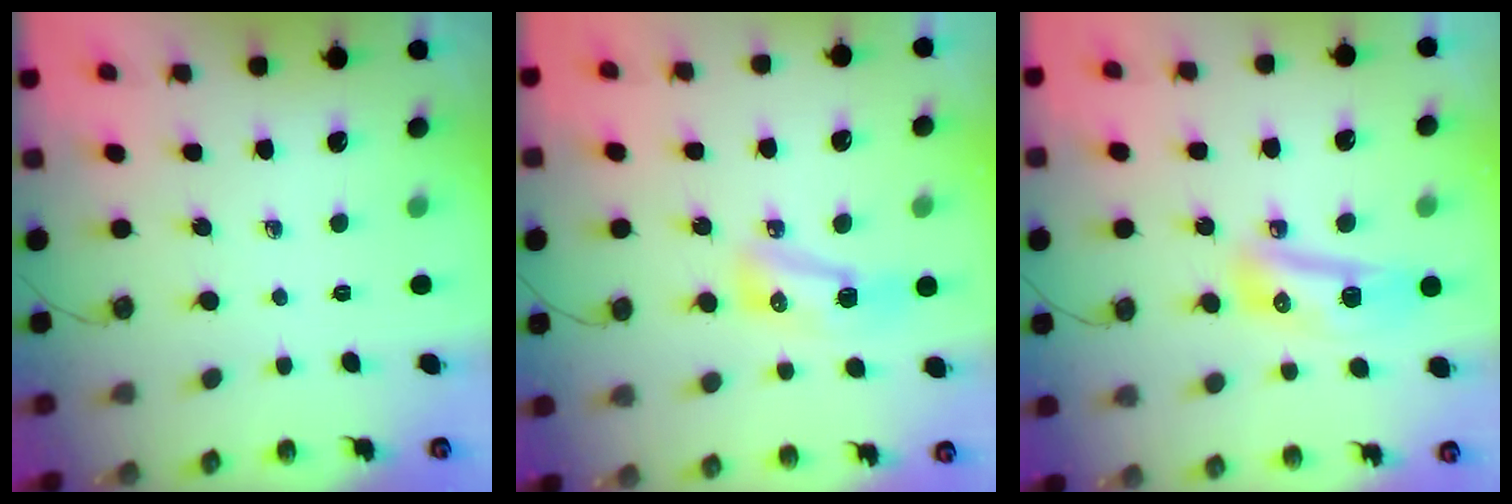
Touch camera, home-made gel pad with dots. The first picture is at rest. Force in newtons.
{"total": 8.5, "press": 8.5, "slide": 0.6}
{"total": 14.2, "press": 11.9, "slide": 7.8}